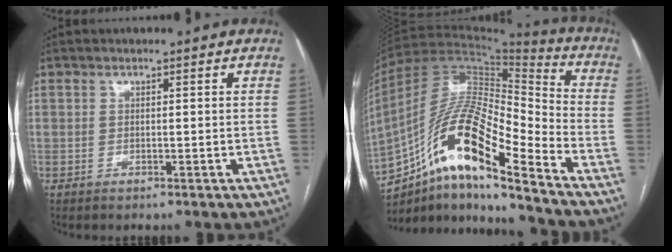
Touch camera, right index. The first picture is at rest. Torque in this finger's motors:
{"motor_torque": [1.15, -0.99, 1.00, 0.20]}